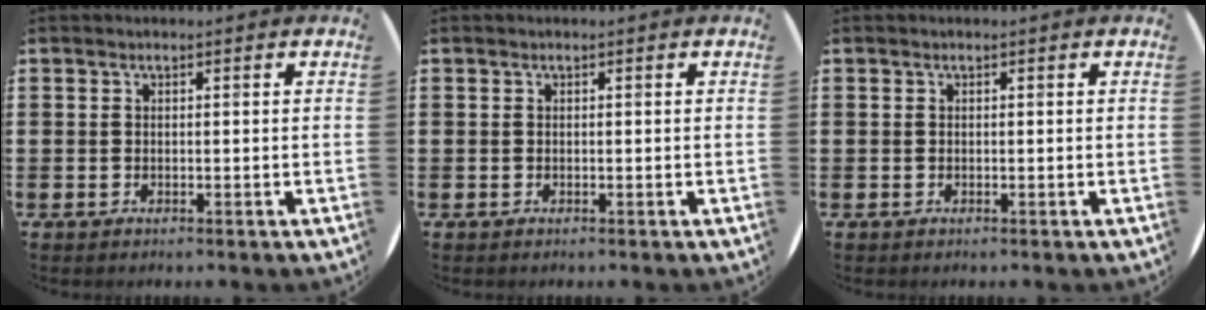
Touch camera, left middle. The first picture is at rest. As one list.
[{"total": 0.0}, {"total": 0.0}]